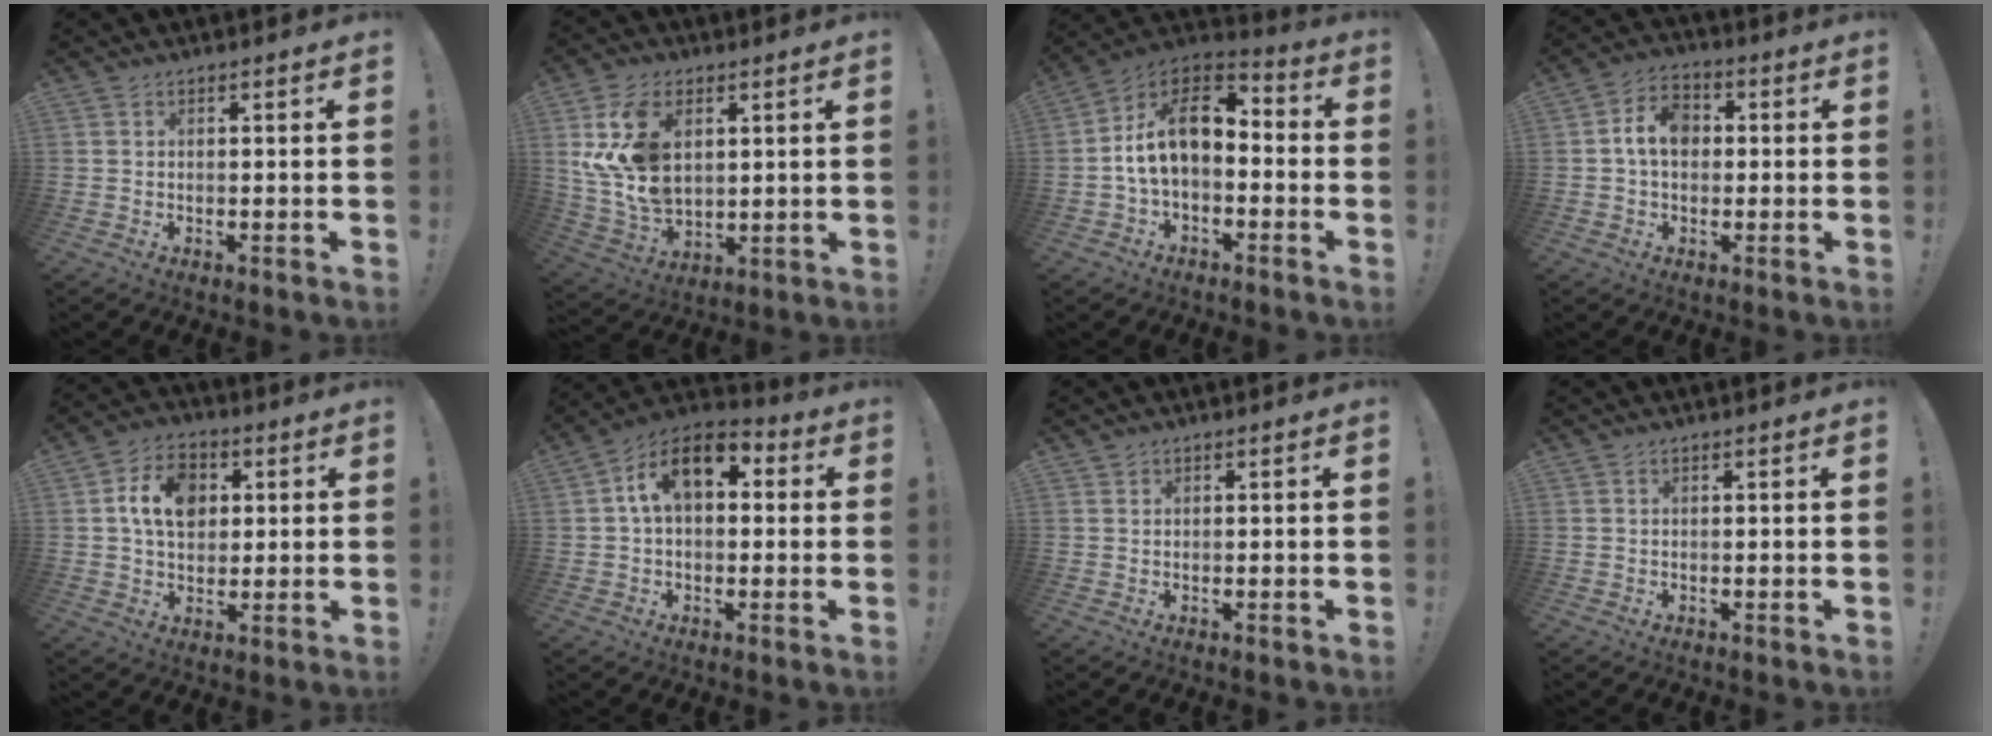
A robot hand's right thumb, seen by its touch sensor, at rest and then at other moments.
{"total": 16.1, "force": [5.3, 10.7, 10.9], "torque": [-0.223, -0.023, 0.099]}
{"total": 13.7, "force": [1.3, 8.2, 11.0], "torque": [-0.188, 0.004, 0.028]}
{"total": 8.5, "force": [0.6, 6.1, 5.8], "torque": [-0.090, 0.014, 0.014]}
{"total": 12.1, "force": [3.0, 9.0, 7.5], "torque": [-0.109, 0.006, 0.058]}
{"total": 12.4, "force": [4.0, 7.4, 9.2], "torque": [-0.146, 0.002, 0.072]}
{"total": 1.0, "force": [0.8, 0.5, -0.3], "torque": [0.005, 0.001, 0.016]}
{"total": 0.0}